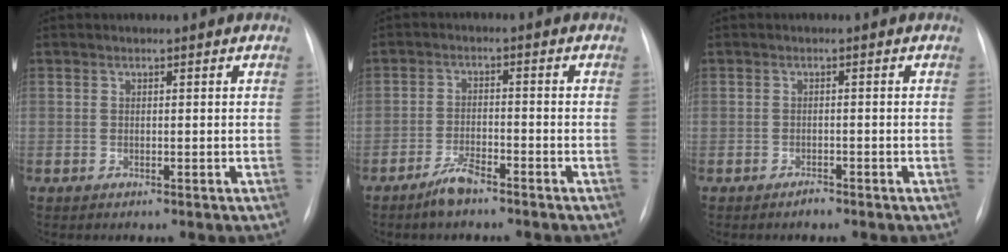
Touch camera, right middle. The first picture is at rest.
{"total": 3.7, "force": [-3.0, 0.8, 2.1], "torque": [-0.045, -0.001, -0.056]}
{"total": 1.0, "force": [-0.9, 0.3, 0.3], "torque": [-0.007, 0.000, -0.013]}